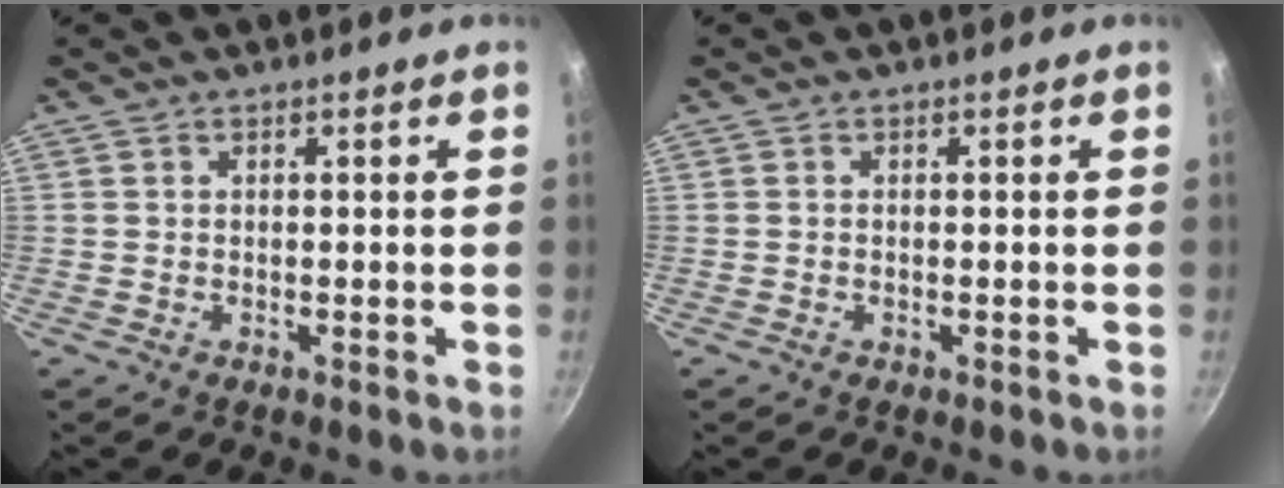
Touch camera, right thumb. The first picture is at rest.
{"total": 0.0}